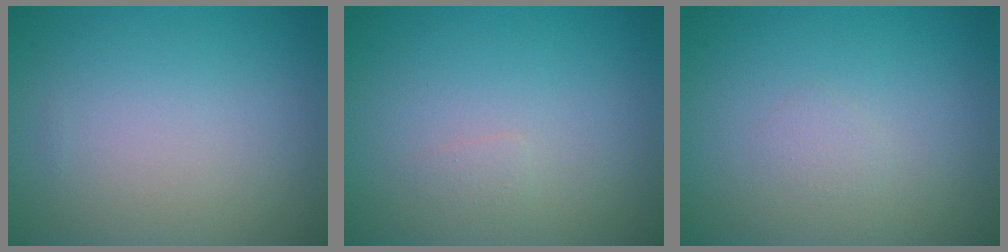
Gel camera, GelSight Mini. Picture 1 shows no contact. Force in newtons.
{"total": 0.6, "press": 0.6, "slide": 0.0}
{"total": 0.6, "press": 0.6, "slide": 0.0}